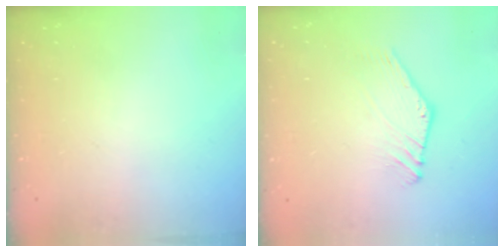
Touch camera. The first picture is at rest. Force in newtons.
{"total": 2.2, "press": 2.2, "slide": 0.1}